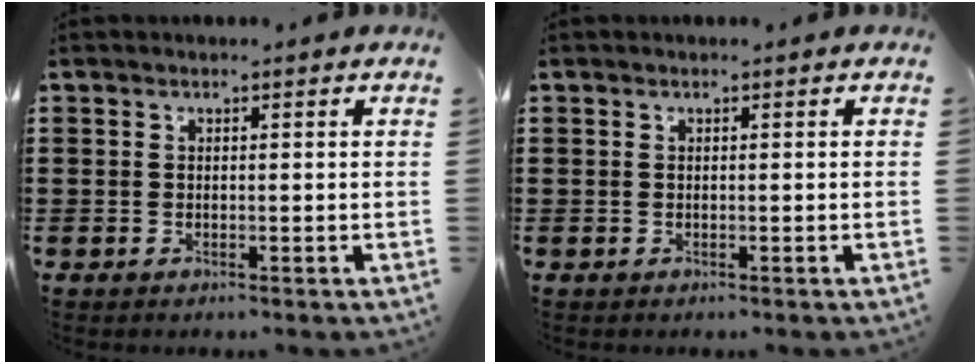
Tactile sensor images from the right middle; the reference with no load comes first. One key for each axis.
{"total": 0.0}